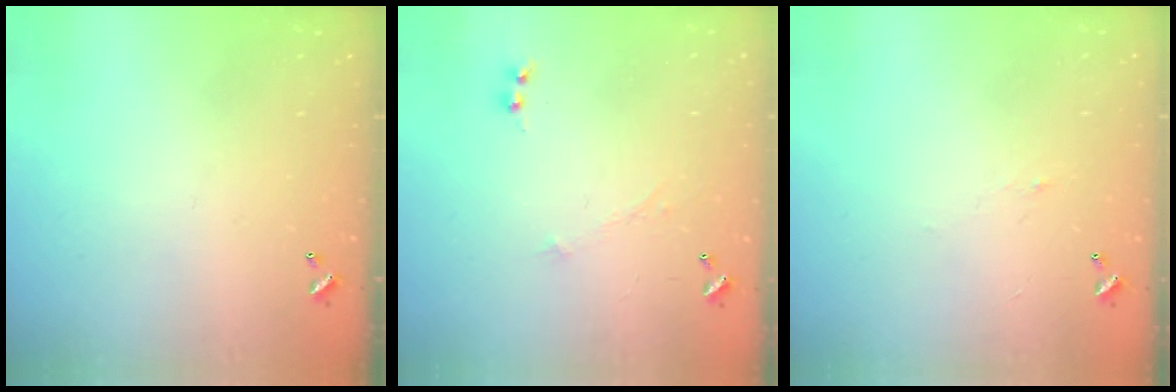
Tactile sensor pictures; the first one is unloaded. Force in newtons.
{"total": 0.0}
{"total": 0.8, "press": 0.6, "slide": 0.6}